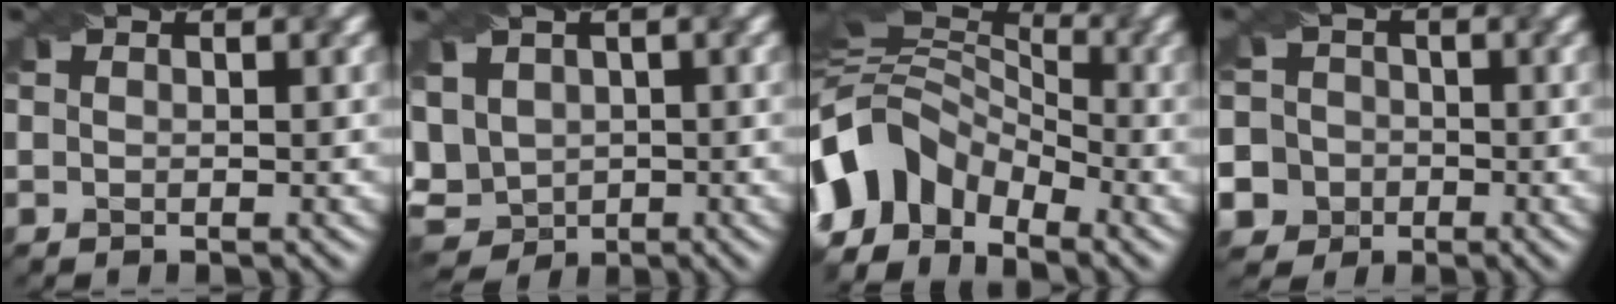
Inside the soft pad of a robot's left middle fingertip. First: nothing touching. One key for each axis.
{"total": 6.3, "fx": 0.3, "fy": 5.2, "fz": 3.6, "tx": -0.081, "ty": 0.015, "tz": 0.000}
{"total": 8.6, "fx": -5.1, "fy": 5.3, "fz": 4.4, "tx": -0.077, "ty": 0.012, "tz": -0.105}
{"total": 9.7, "fx": -3.4, "fy": 8.9, "fz": 2.1, "tx": -0.059, "ty": 0.014, "tz": -0.078}